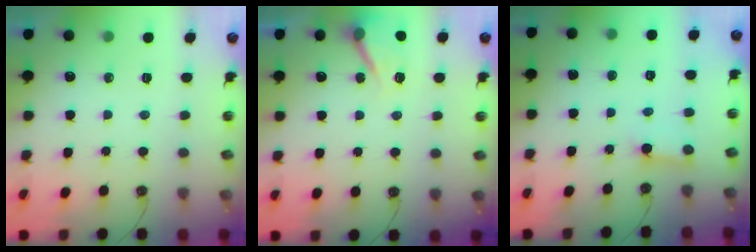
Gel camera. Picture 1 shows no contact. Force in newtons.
{"total": 8.9, "press": 8.8, "slide": 1.5}
{"total": 2.6, "press": 2.5, "slide": 0.3}